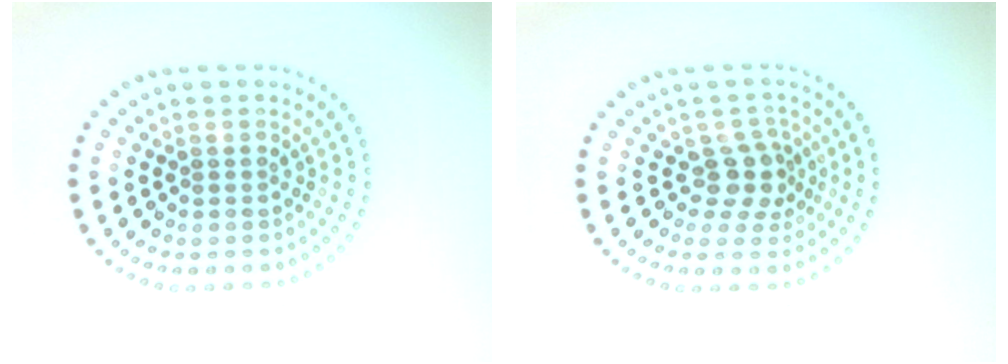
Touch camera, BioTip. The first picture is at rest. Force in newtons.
{"total": 2.7, "press": 2.0, "slide": 1.8}